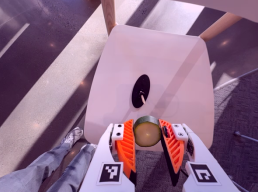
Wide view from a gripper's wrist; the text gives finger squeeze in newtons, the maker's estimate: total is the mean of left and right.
{"total": 10.9, "left": 11.2, "right": 10.6}